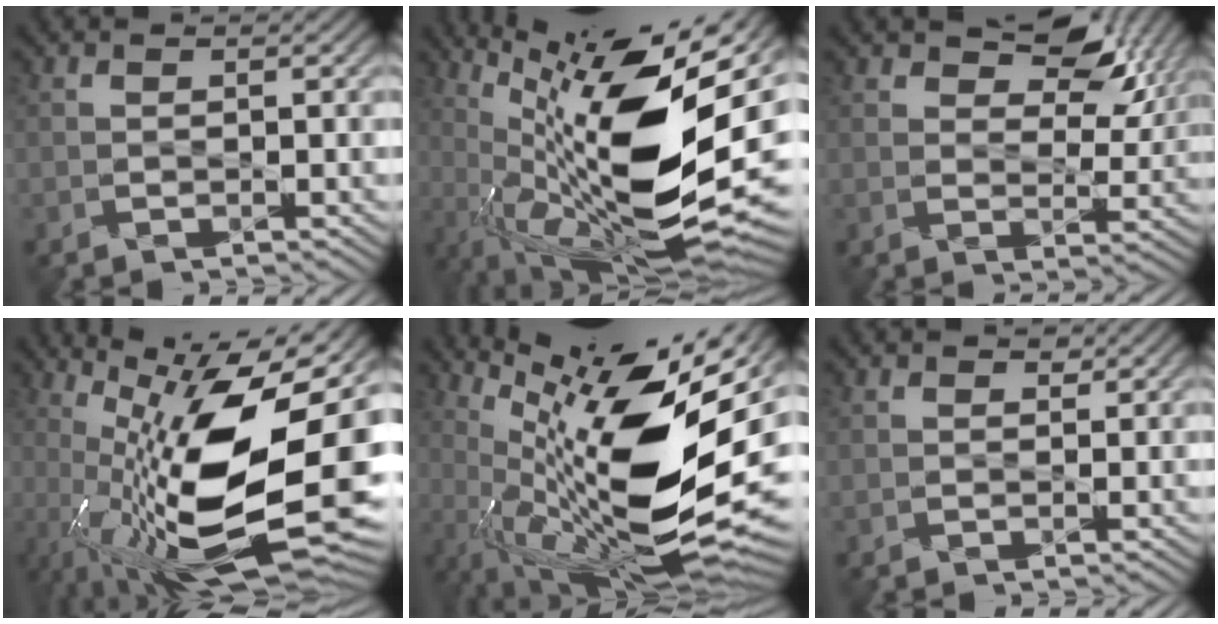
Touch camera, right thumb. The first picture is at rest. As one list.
[{"total": 19.5, "force": [3.5, 6.4, 18.1], "torque": [-0.309, 0.010, 0.068]}, {"total": 8.2, "force": [5.1, 4.1, 4.9], "torque": [-0.076, -0.002, 0.077]}, {"total": 19.6, "force": [-0.3, 7.4, 18.1], "torque": [-0.289, -0.015, -0.009]}, {"total": 19.5, "force": [3.2, 6.8, 17.9], "torque": [-0.293, 0.000, 0.055]}, {"total": 0.8, "force": [0.6, 0.5, 0.0], "torque": [-0.004, -0.002, 0.005]}]